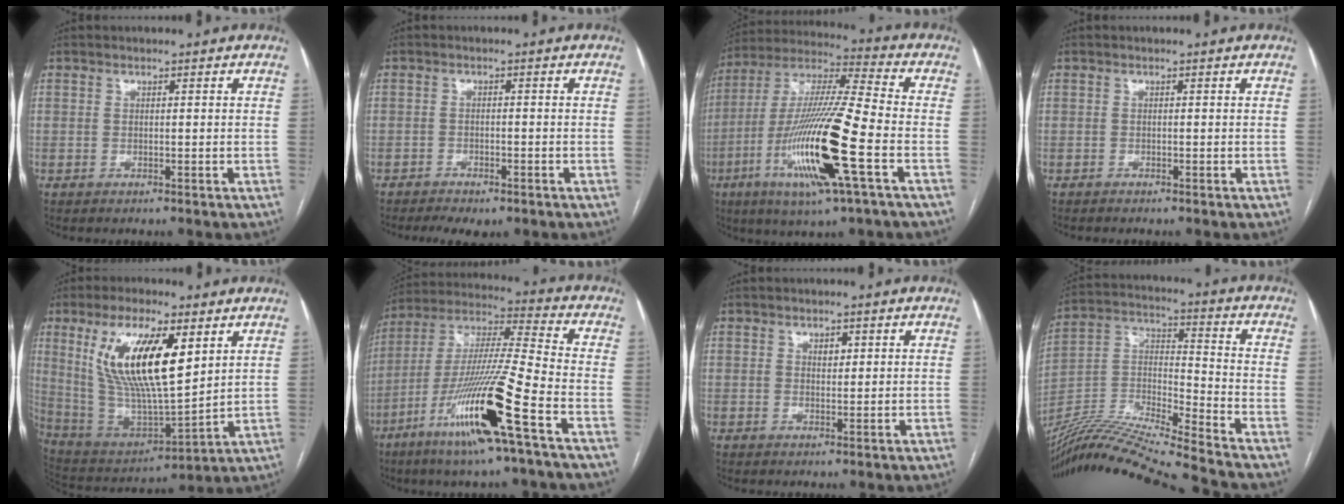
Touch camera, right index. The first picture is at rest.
{"total": 5.6, "force": [-4.1, 2.5, 2.8], "torque": [-0.045, -0.003, -0.056]}
{"total": 20.7, "force": [-7.0, 1.2, 19.4], "torque": [-0.404, -0.025, -0.133]}
{"total": 0.9, "force": [-0.9, 0.3, 0.2], "torque": [-0.007, -0.001, -0.014]}
{"total": 18.5, "force": [6.8, 5.0, 16.5], "torque": [-0.329, 0.006, 0.134]}
{"total": 19.4, "force": [-9.3, -0.4, 17.0], "torque": [-0.357, -0.037, -0.180]}
{"total": 1.7, "force": [0.5, 1.1, 1.1], "torque": [-0.019, 0.003, 0.009]}
{"total": 22.4, "force": [-20.3, -1.1, 9.4], "torque": [-0.210, -0.018, -0.364]}